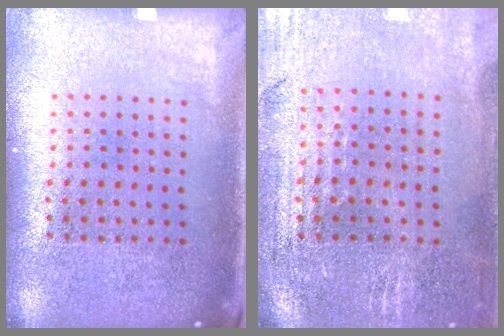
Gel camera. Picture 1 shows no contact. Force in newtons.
{"total": 0.9, "press": 0.8, "slide": 0.4}